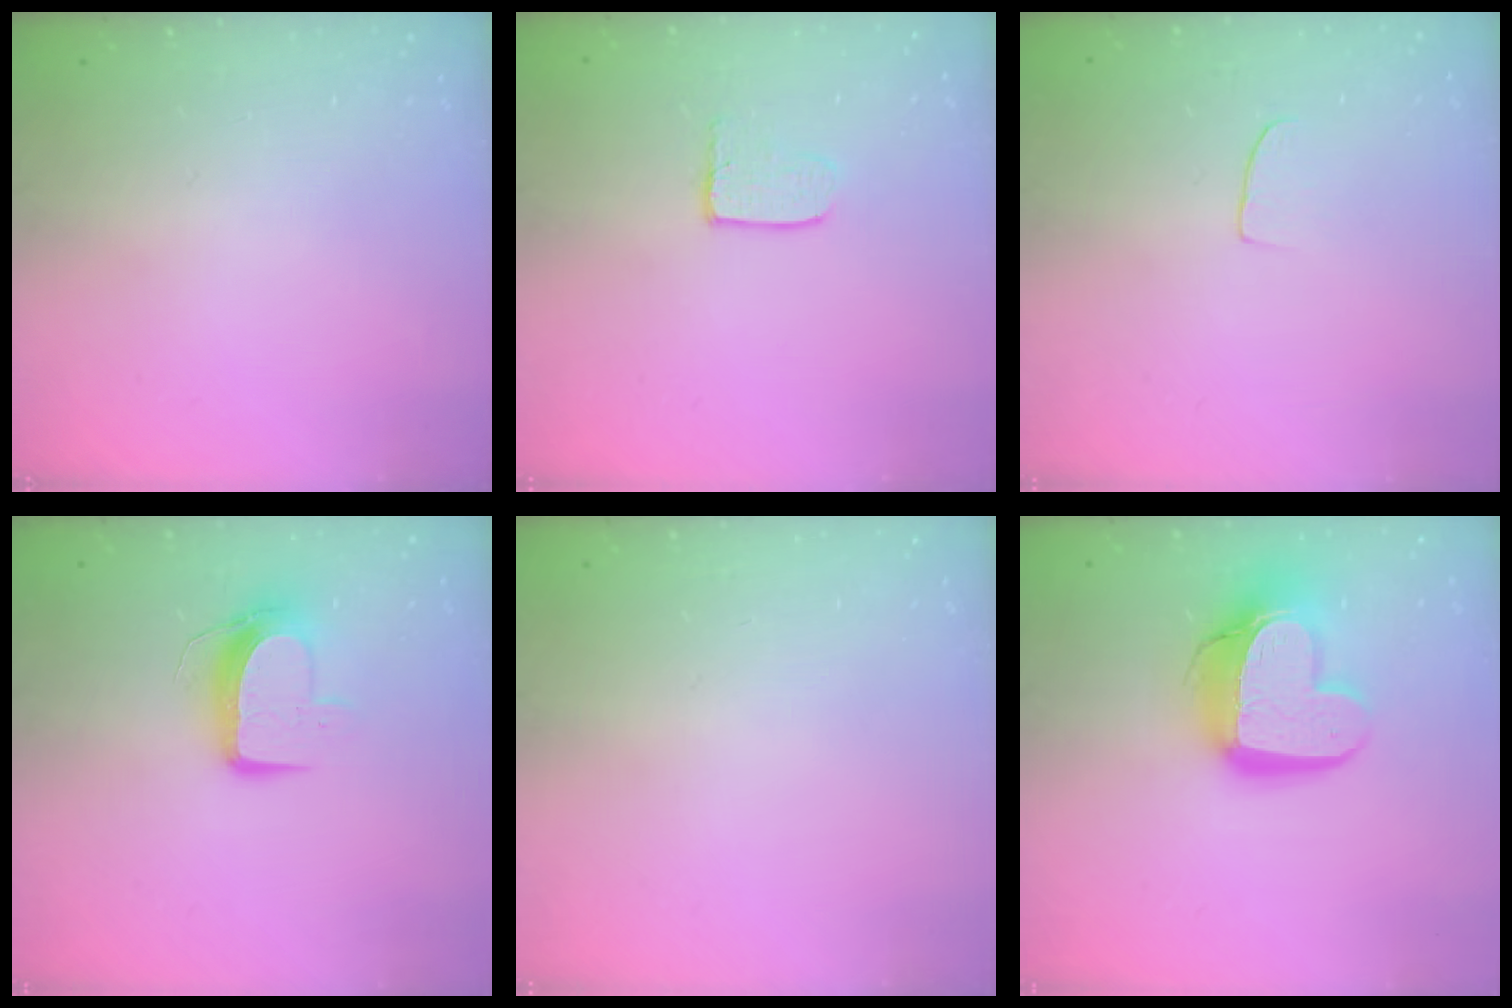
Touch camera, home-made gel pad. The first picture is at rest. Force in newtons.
{"total": 3.3, "press": 3.3, "slide": 0.3}
{"total": 4.2, "press": 4.2, "slide": 0.3}
{"total": 9.7, "press": 9.7, "slide": 0.6}
{"total": 0.0}
{"total": 15.3, "press": 15.3, "slide": 1.4}